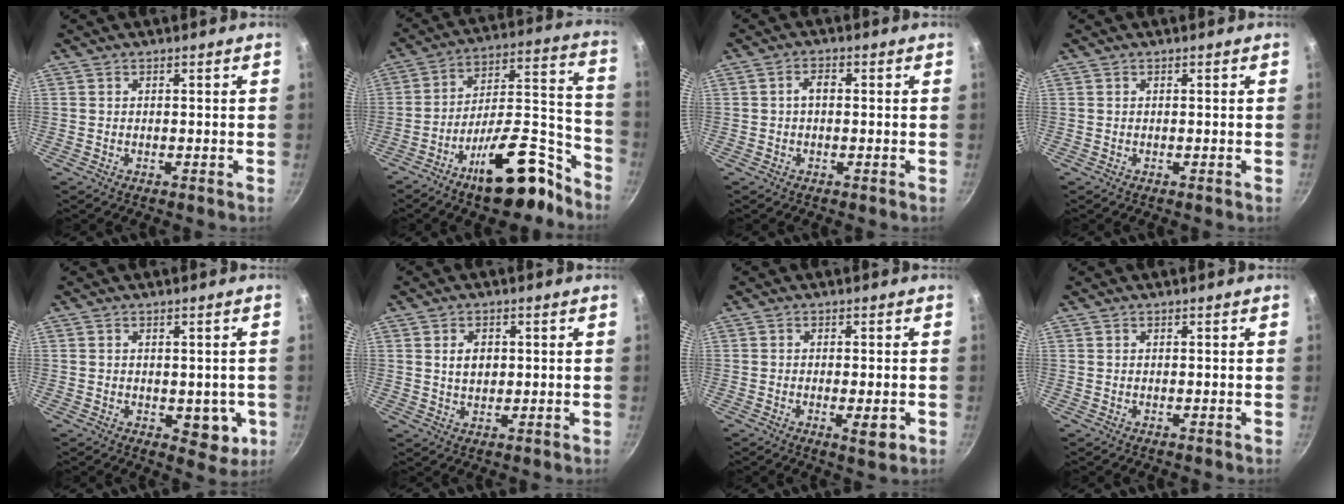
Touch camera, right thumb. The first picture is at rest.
{"total": 20.8, "force": [-13.4, 8.0, 13.8], "torque": [-0.149, 0.116, -0.212]}
{"total": 2.3, "force": [0.0, 1.5, 1.8], "torque": [-0.028, 0.011, -0.003]}
{"total": 0.0}
{"total": 6.5, "force": [-1.0, 4.2, 4.9], "torque": [-0.036, -0.003, -0.007]}
{"total": 4.2, "force": [0.9, 2.9, 2.9], "torque": [-0.037, -0.002, 0.017]}
{"total": 4.1, "force": [-1.3, 1.2, 3.7], "torque": [-0.058, -0.002, -0.019]}
{"total": 0.0}